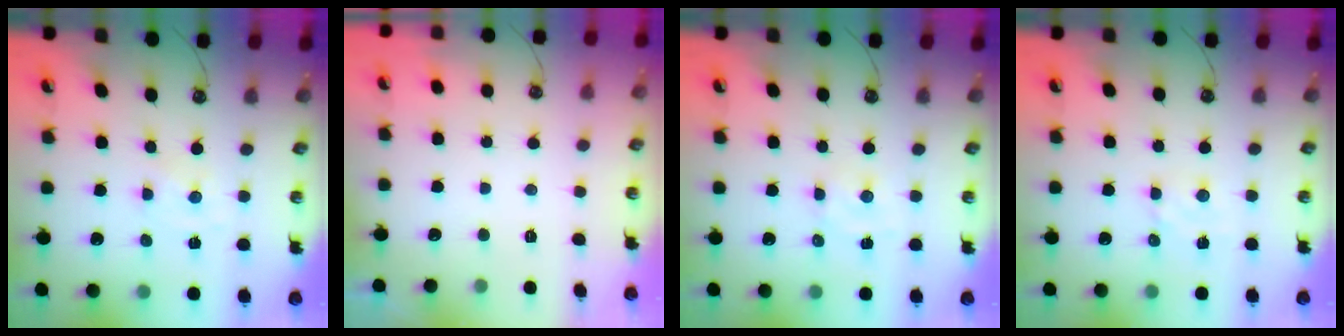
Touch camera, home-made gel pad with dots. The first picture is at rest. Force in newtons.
{"total": 0.0}
{"total": 2.3, "press": 2.3, "slide": 0.3}
{"total": 2.2, "press": 2.2, "slide": 0.3}